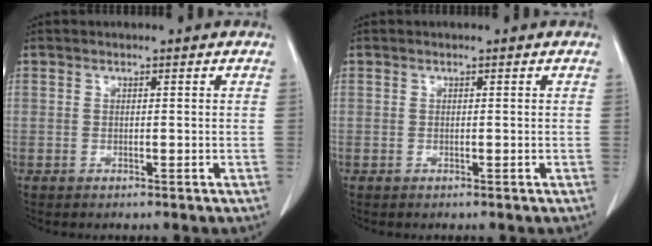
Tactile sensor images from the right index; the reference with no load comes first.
{"total": 0.0}